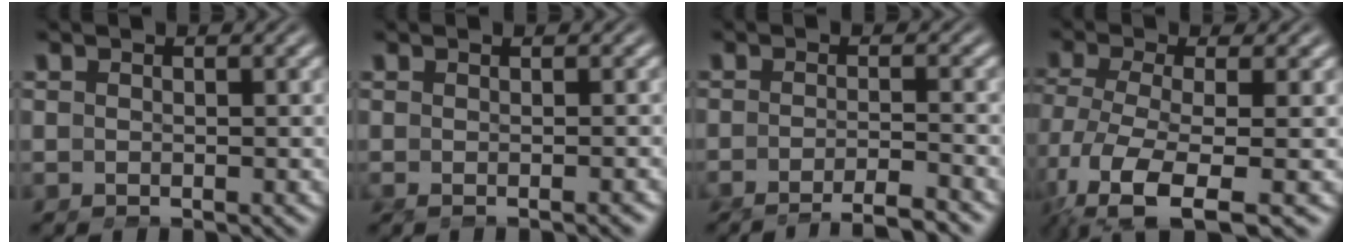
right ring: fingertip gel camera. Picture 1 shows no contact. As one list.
[{"total": 1.9, "force": [-1.4, -0.5, 1.1], "torque": [-0.015, 0.008, -0.019]}, {"total": 6.6, "force": [-6.4, 0.7, 1.6], "torque": [-0.010, -0.002, -0.109]}, {"total": 9.3, "force": [-6.2, 3.8, 5.8], "torque": [-0.142, -0.059, -0.071]}]